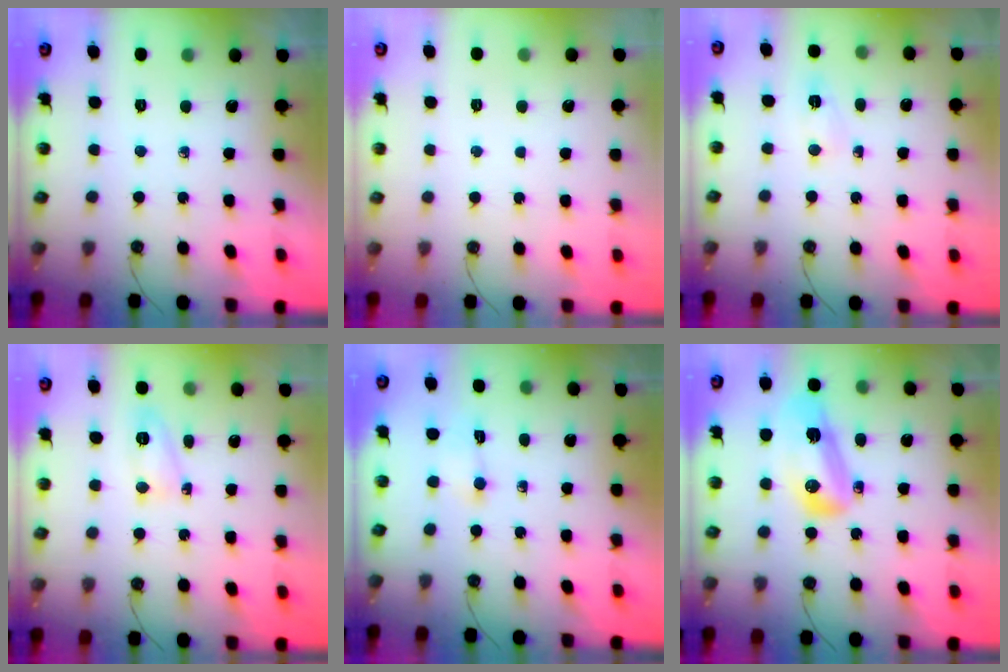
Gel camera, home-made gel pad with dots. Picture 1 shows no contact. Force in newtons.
{"total": 0.9, "press": 0.9, "slide": 0.0}
{"total": 2.9, "press": 2.7, "slide": 1.2}
{"total": 6.2, "press": 6.2, "slide": 0.5}
{"total": 1.9, "press": 1.7, "slide": 0.7}
{"total": 12.7, "press": 10.9, "slide": 6.4}